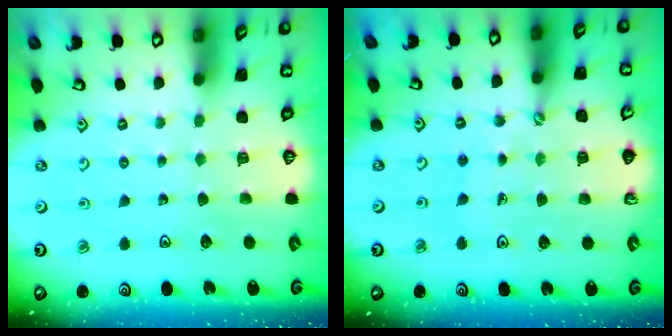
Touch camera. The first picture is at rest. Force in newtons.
{"total": 2.4, "press": 2.0, "slide": 1.3}